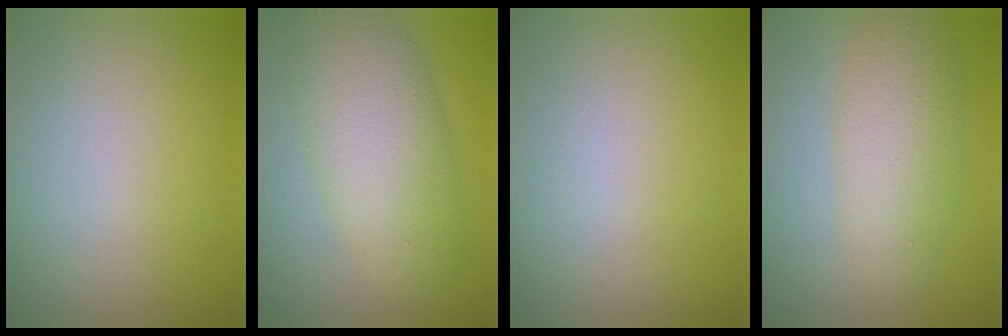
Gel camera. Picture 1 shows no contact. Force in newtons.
{"total": 6.8, "press": 6.8, "slide": 0.2}
{"total": 0.0}
{"total": 5.0, "press": 5.0, "slide": 0.1}